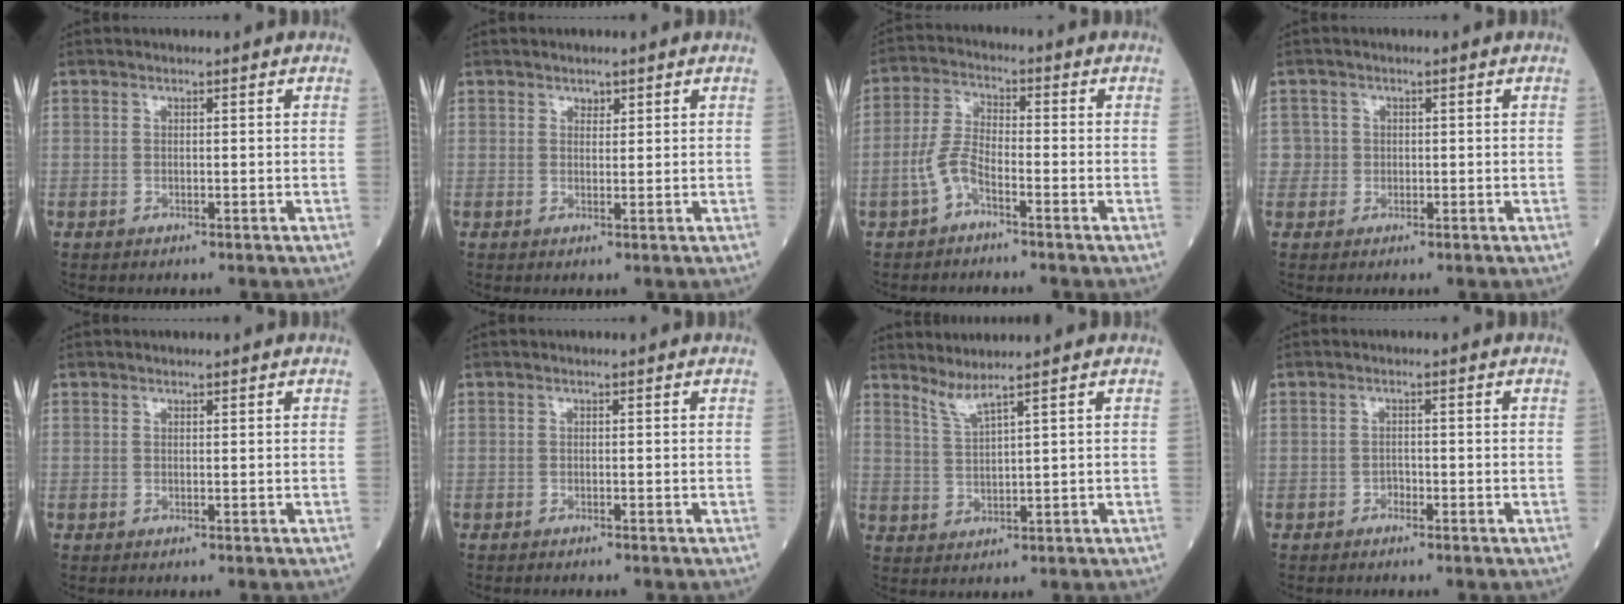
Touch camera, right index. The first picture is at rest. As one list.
[{"total": 1.1, "force": [0.8, 0.6, 0.3], "torque": [-0.003, -0.003, 0.014]}, {"total": 4.6, "force": [-2.5, 1.4, 3.5], "torque": [-0.085, 0.004, -0.054]}, {"total": 1.9, "force": [-0.1, 1.9, -0.3], "torque": [0.020, 0.009, -0.004]}, {"total": 0.0}, {"total": 0.7, "force": [-0.7, -0.1, 0.2], "torque": [-0.001, 0.000, -0.008]}, {"total": 2.8, "force": [2.4, -1.1, 1.0], "torque": [-0.027, -0.013, 0.057]}, {"total": 0.8, "force": [-0.6, 0.4, 0.1], "torque": [0.002, 0.003, -0.013]}]